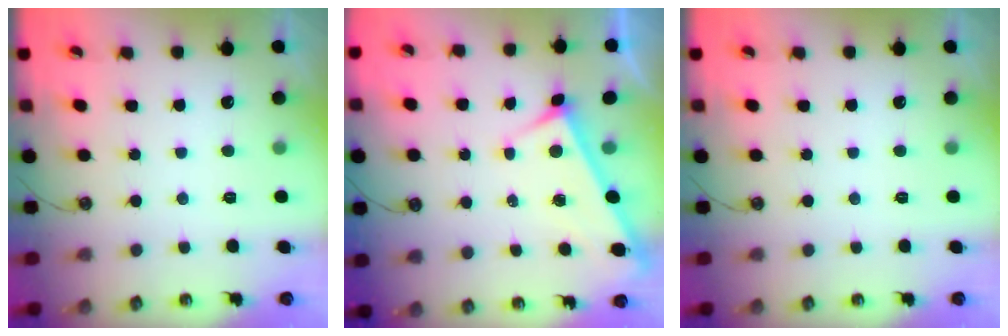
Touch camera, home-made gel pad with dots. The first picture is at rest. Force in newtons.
{"total": 4.1, "press": 4.1, "slide": 0.1}
{"total": 0.0}